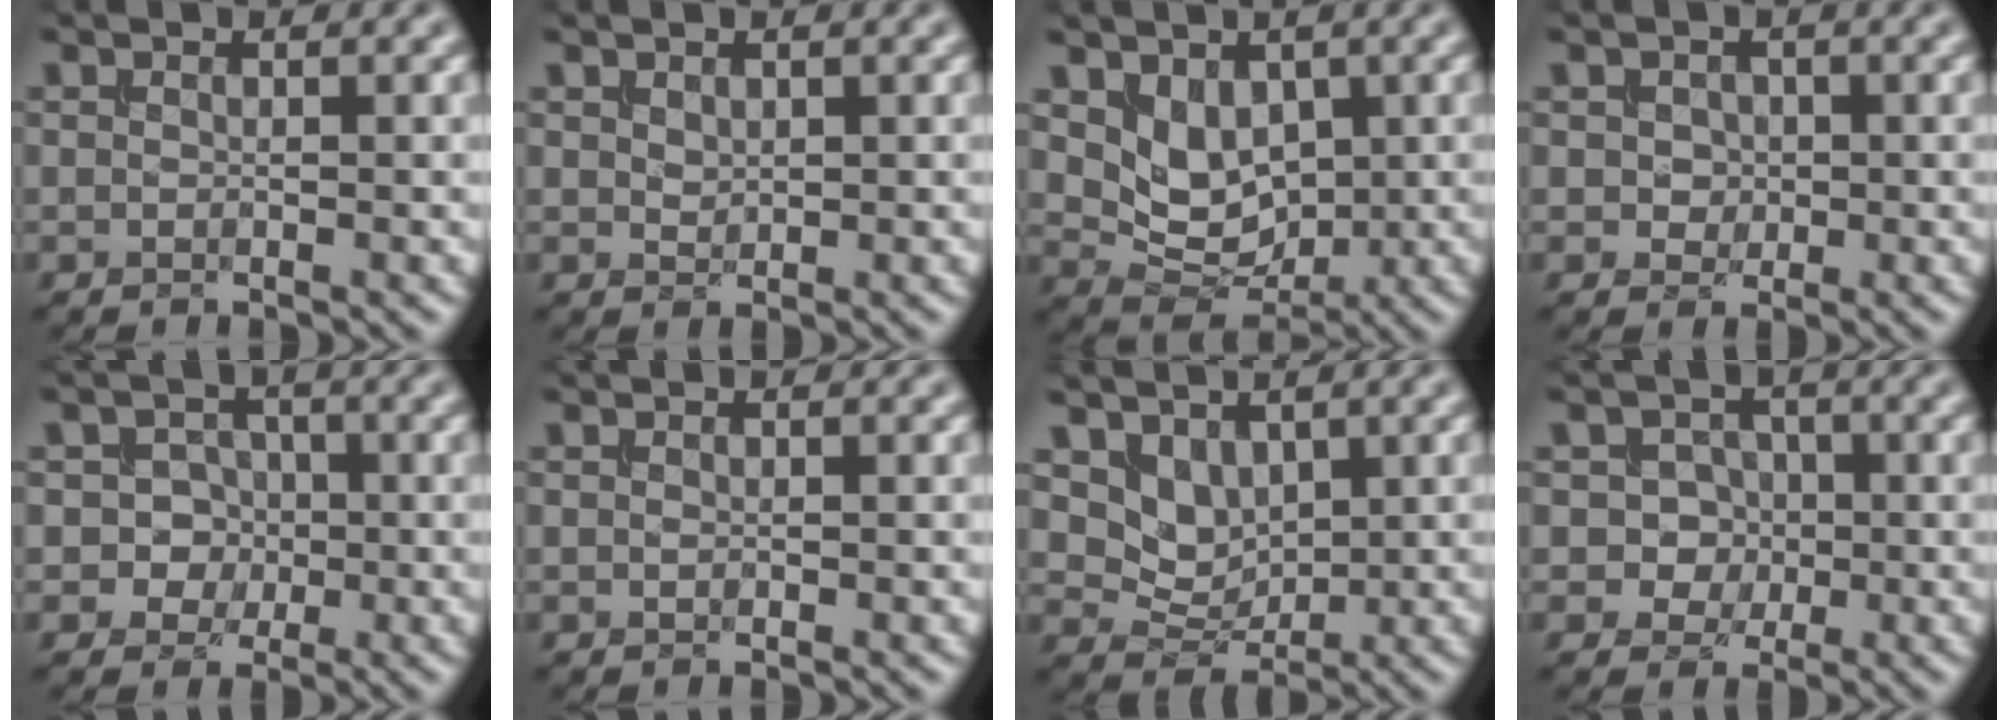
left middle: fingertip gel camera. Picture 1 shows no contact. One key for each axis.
{"total": 0.8, "fx": 0.4, "fy": 0.5, "fz": 0.3, "tx": -0.009, "ty": -0.001, "tz": 0.013}
{"total": 4.5, "fx": 1.2, "fy": 3.3, "fz": 2.9, "tx": -0.060, "ty": -0.017, "tz": 0.025}
{"total": 1.6, "fx": 0.1, "fy": 1.4, "fz": 0.7, "tx": -0.014, "ty": 0.003, "tz": 0.000}
{"total": 3.3, "fx": -0.5, "fy": 3.1, "fz": 1.2, "tx": 0.000, "ty": 0.007, "tz": -0.029}
{"total": 0.0}
{"total": 3.7, "fx": 1.6, "fy": 2.7, "fz": 1.8, "tx": -0.039, "ty": -0.015, "tz": 0.028}
{"total": 3.5, "fx": -0.1, "fy": 3.2, "fz": 1.5, "tx": -0.006, "ty": 0.009, "tz": -0.021}